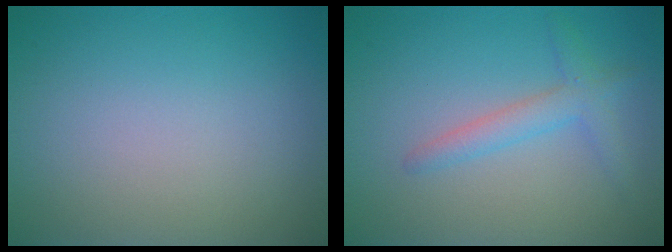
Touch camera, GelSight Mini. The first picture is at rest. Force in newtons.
{"total": 2.4, "press": 2.4, "slide": 0.1}